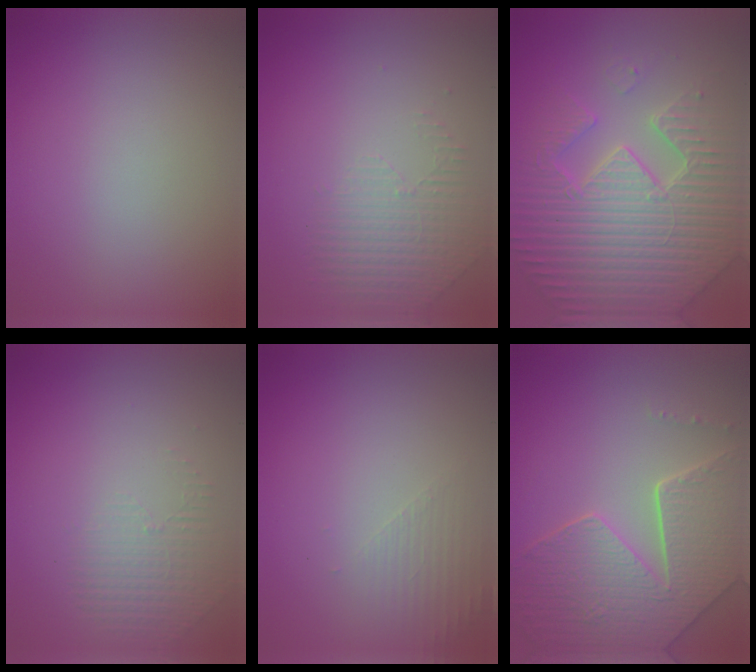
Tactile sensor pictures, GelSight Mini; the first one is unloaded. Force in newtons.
{"total": 1.5, "press": 0.9, "slide": 1.2}
{"total": 7.7, "press": 7.4, "slide": 2.1}
{"total": 1.4, "press": 0.3, "slide": 1.4}
{"total": 1.6, "press": 1.6, "slide": 0.4}
{"total": 8.8, "press": 6.3, "slide": 6.2}